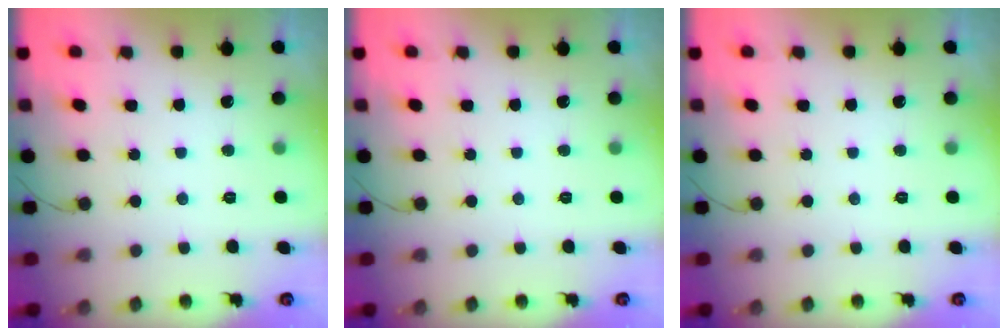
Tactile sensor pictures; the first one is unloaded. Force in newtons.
{"total": 0.0}
{"total": 0.0}